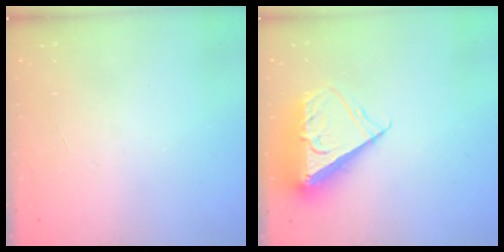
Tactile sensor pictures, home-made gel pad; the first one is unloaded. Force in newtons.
{"total": 10.0, "press": 10.0, "slide": 0.8}